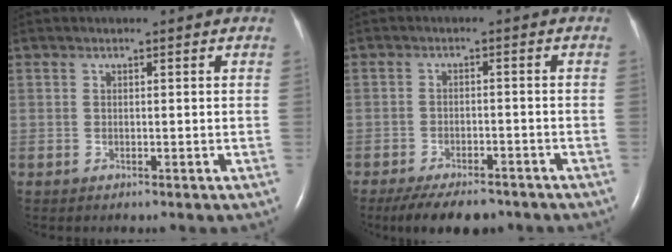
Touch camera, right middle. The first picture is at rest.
{"total": 9.6, "force": [-7.8, 3.3, 4.4], "torque": [-0.065, -0.009, -0.117]}